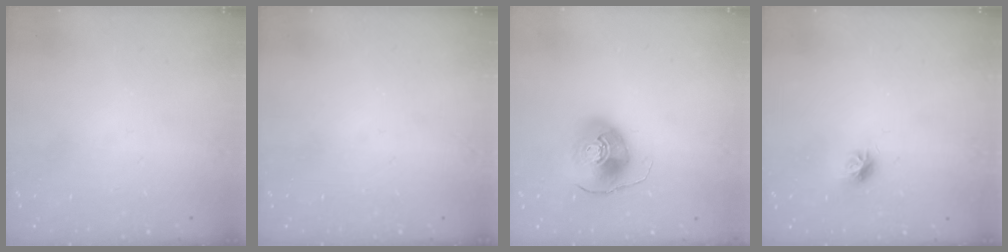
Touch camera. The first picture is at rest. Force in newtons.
{"total": 0.0}
{"total": 10.3, "press": 10.2, "slide": 1.5}
{"total": 7.4, "press": 7.3, "slide": 0.6}